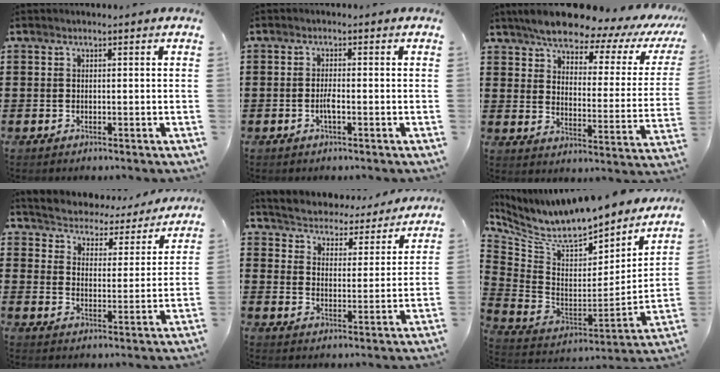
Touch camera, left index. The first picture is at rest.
{"total": 1.8, "force": [-0.5, 0.3, 1.7], "torque": [-0.041, -0.002, -0.012]}
{"total": 8.0, "force": [7.0, 1.7, 3.6], "torque": [-0.081, -0.046, 0.114]}
{"total": 3.5, "force": [3.5, 0.0, -0.5], "torque": [-0.015, -0.038, 0.051]}
{"total": 4.1, "force": [4.0, -0.2, -0.5], "torque": [-0.018, -0.040, 0.063]}
{"total": 8.4, "force": [7.3, 2.1, 3.5], "torque": [-0.108, -0.070, 0.124]}